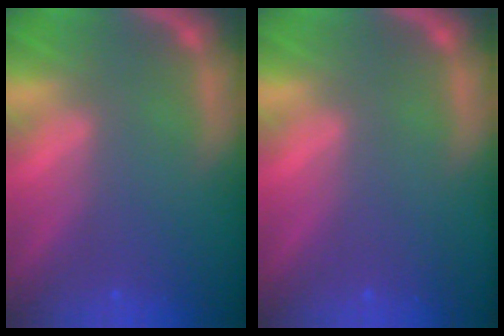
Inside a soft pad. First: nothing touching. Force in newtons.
{"total": 0.0}